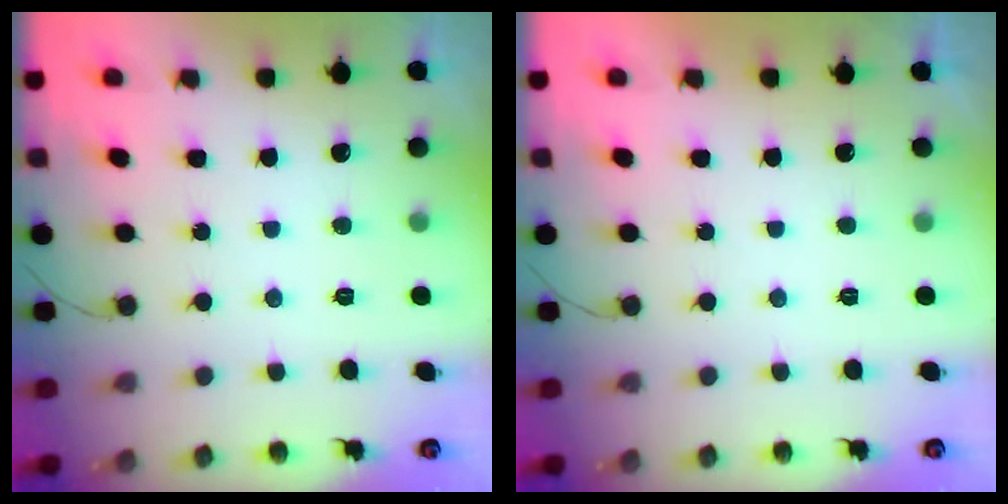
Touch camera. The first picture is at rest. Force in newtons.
{"total": 2.3, "press": 2.3, "slide": 0.4}